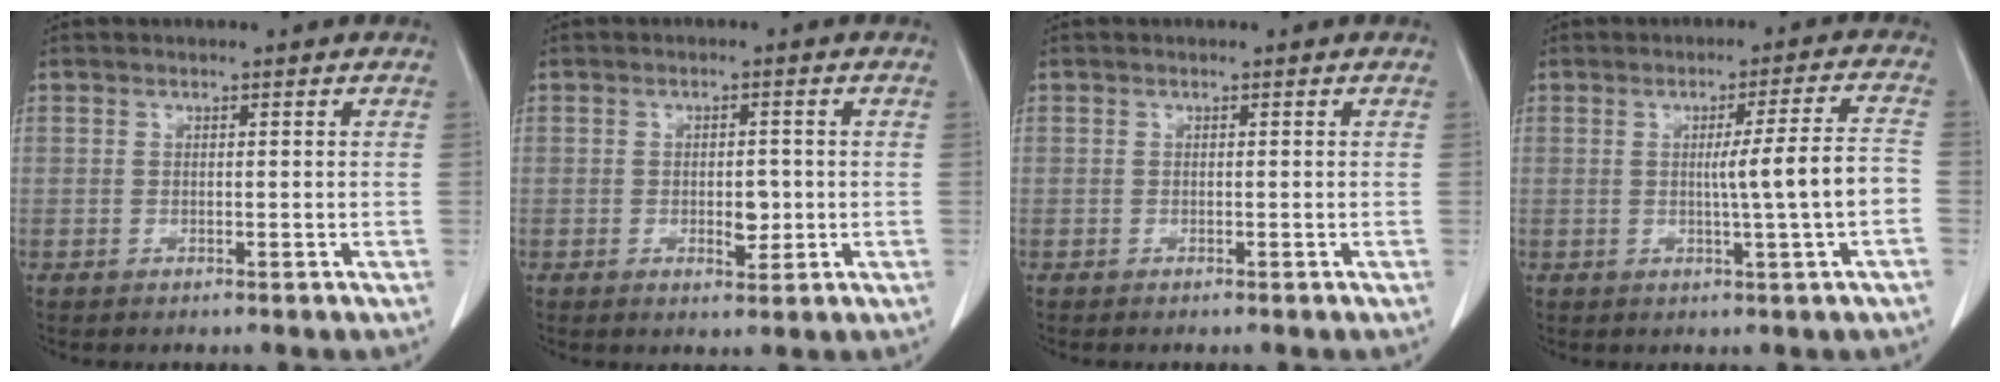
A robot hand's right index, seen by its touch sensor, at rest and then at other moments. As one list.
[{"total": 3.2, "force": [-0.5, 1.6, 2.7], "torque": [-0.040, 0.001, -0.002]}, {"total": 0.0}, {"total": 7.3, "force": [-1.1, -1.1, 7.2], "torque": [-0.104, 0.002, -0.014]}]